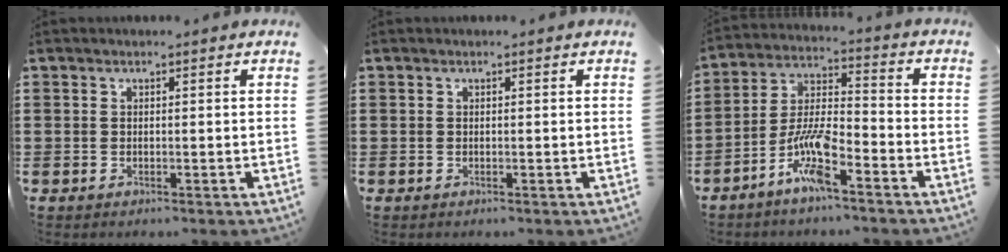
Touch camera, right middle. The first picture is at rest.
{"total": 0.0}
{"total": 8.4, "force": [-5.5, 1.7, 6.1], "torque": [-0.142, -0.005, -0.109]}